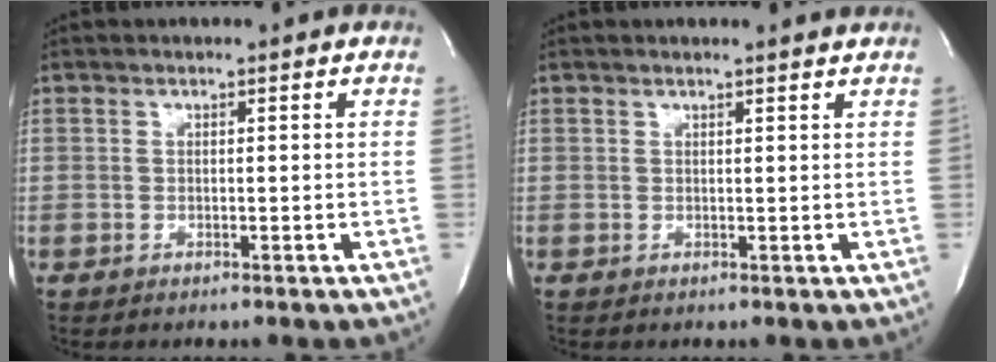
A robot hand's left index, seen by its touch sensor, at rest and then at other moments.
{"total": 2.3, "force": [2.2, -0.5, 0.6], "torque": [-0.017, -0.004, 0.022]}